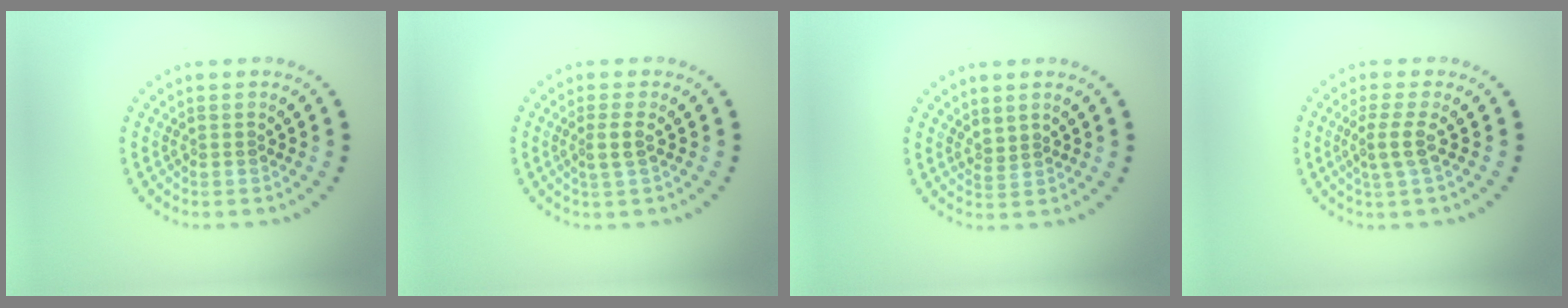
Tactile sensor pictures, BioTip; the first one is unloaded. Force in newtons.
{"total": 1.5, "press": 1.2, "slide": 0.9}
{"total": 0.9, "press": 0.5, "slide": 0.7}
{"total": 2.3, "press": 1.8, "slide": 1.5}